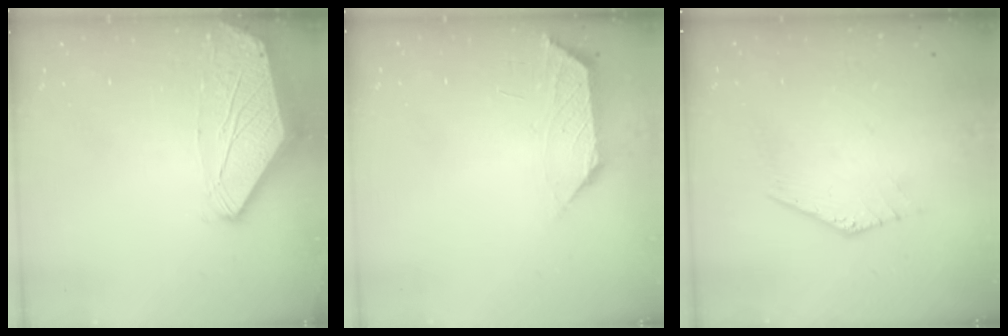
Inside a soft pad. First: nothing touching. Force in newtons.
{"total": 1.4, "press": 1.3, "slide": 0.4}
{"total": 0.0}